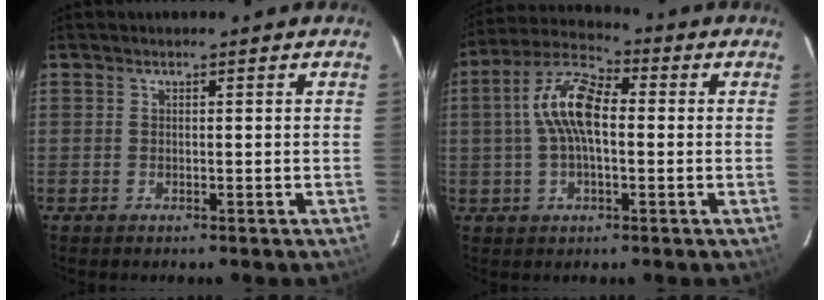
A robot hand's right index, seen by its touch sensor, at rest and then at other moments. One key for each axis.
{"total": 10.6, "fx": 0.4, "fy": 4.8, "fz": 9.4, "tx": -0.192, "ty": 0.025, "tz": 0.002}